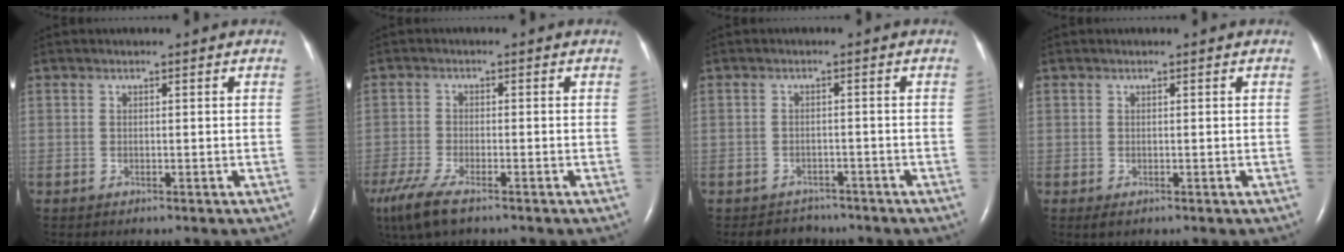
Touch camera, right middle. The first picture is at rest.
{"total": 8.0, "force": [-5.5, 2.0, 5.4], "torque": [-0.113, -0.022, -0.095]}
{"total": 3.6, "force": [-3.1, 1.8, -0.3], "torque": [-0.002, 0.005, -0.045]}
{"total": 1.0, "force": [-0.4, 0.5, 0.7], "torque": [-0.013, -0.003, -0.001]}